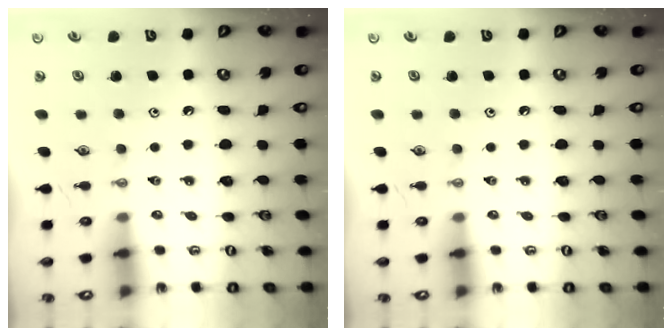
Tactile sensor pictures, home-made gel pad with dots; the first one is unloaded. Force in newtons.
{"total": 0.0}